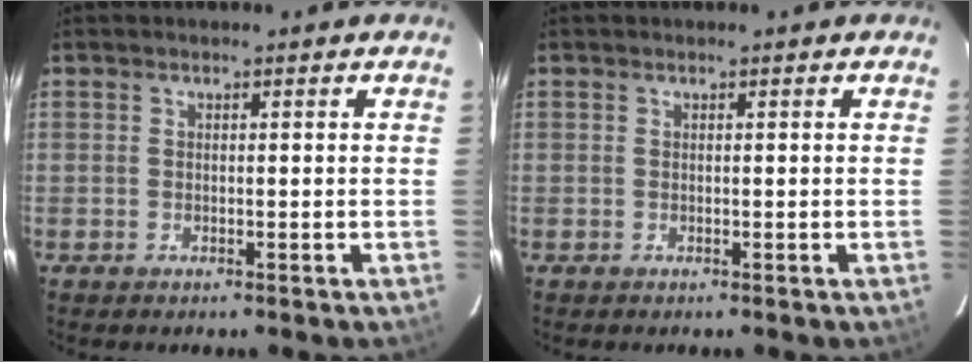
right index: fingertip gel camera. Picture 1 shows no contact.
{"total": 0.0}